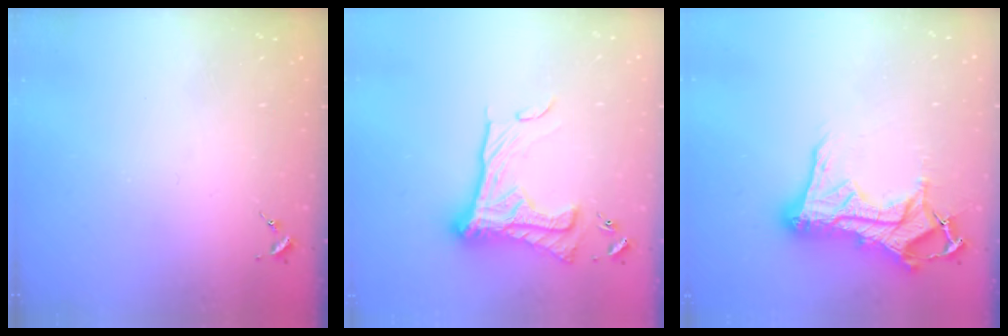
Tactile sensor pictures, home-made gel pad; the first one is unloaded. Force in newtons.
{"total": 20.2, "press": 20.2, "slide": 1.5}
{"total": 18.6, "press": 18.5, "slide": 2.0}